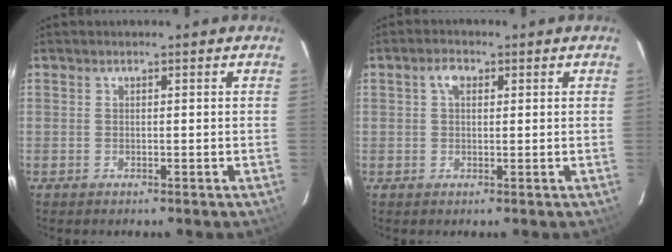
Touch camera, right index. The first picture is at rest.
{"total": 2.6, "force": [0.8, 1.7, 1.8], "torque": [-0.033, 0.011, 0.014]}